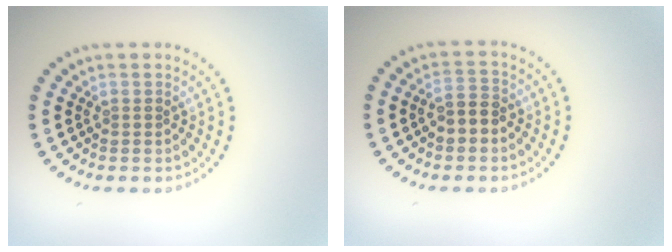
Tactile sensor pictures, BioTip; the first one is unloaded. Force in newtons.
{"total": 2.5, "press": 2.4, "slide": 0.6}